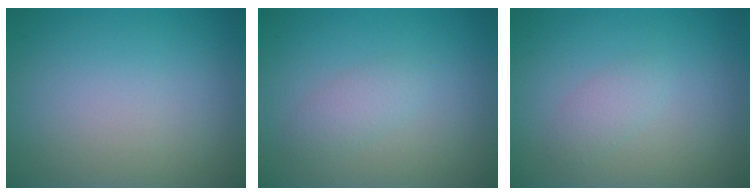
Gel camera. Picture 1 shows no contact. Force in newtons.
{"total": 1.7, "press": 1.6, "slide": 0.1}
{"total": 1.3, "press": 1.3, "slide": 0.1}